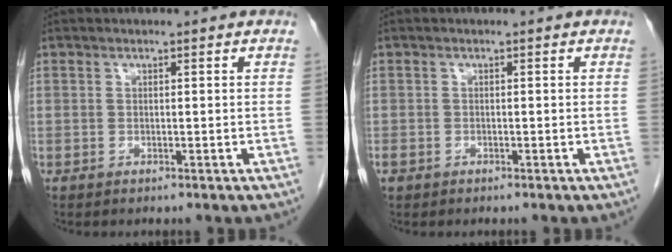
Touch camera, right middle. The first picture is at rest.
{"total": 1.2, "force": [-0.7, 0.8, 0.4], "torque": [-0.016, 0.001, -0.010]}